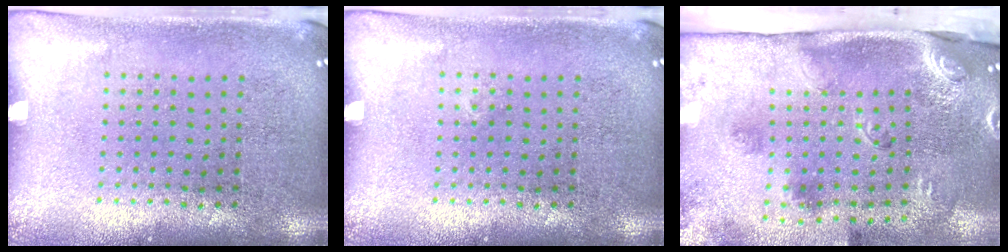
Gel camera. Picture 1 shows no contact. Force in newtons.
{"total": 0.0}
{"total": 3.2, "press": 2.0, "slide": 2.6}